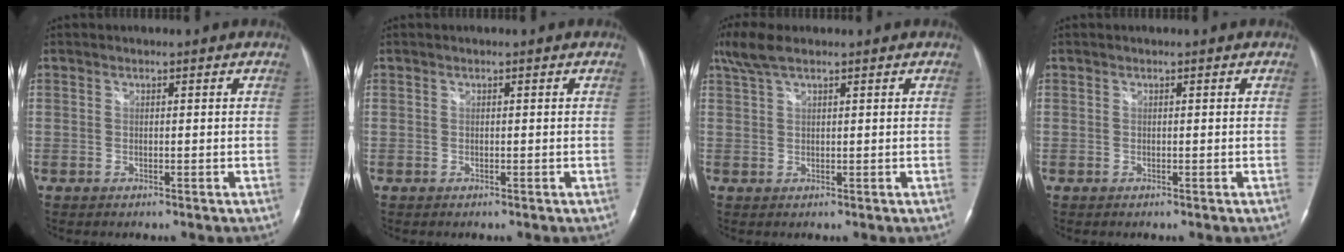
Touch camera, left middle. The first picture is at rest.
{"total": 0.0}
{"total": 4.4, "force": [3.2, 1.0, 2.8], "torque": [-0.070, 0.020, 0.069]}
{"total": 0.0}